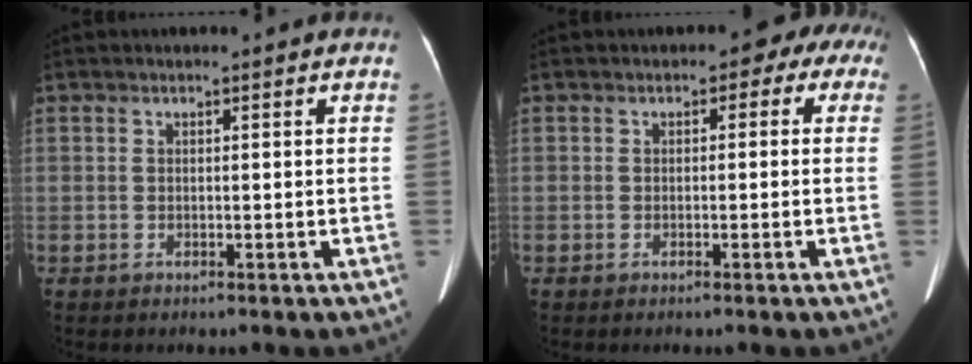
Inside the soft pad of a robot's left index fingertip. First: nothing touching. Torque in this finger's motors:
{"motor_torque": [0.54, -0.74, 0.49, 0.05]}